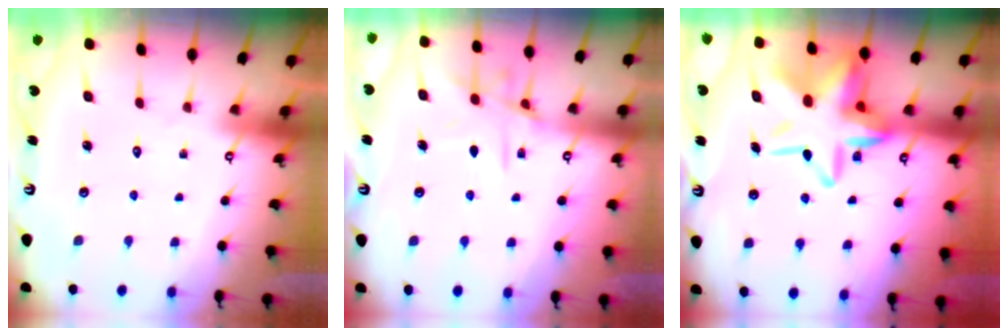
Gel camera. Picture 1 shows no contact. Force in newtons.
{"total": 10.5, "press": 10.4, "slide": 0.9}
{"total": 17.9, "press": 17.8, "slide": 2.1}